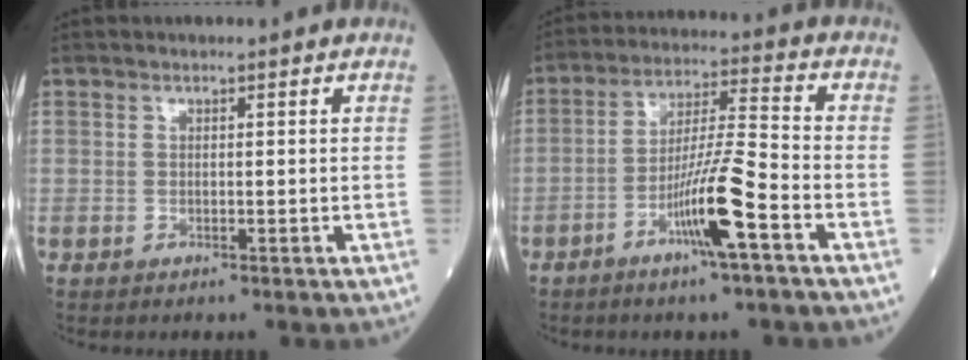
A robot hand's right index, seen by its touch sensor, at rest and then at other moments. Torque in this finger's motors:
{"motor_torque": [1.24, -0.69, 0.67, 0.17]}